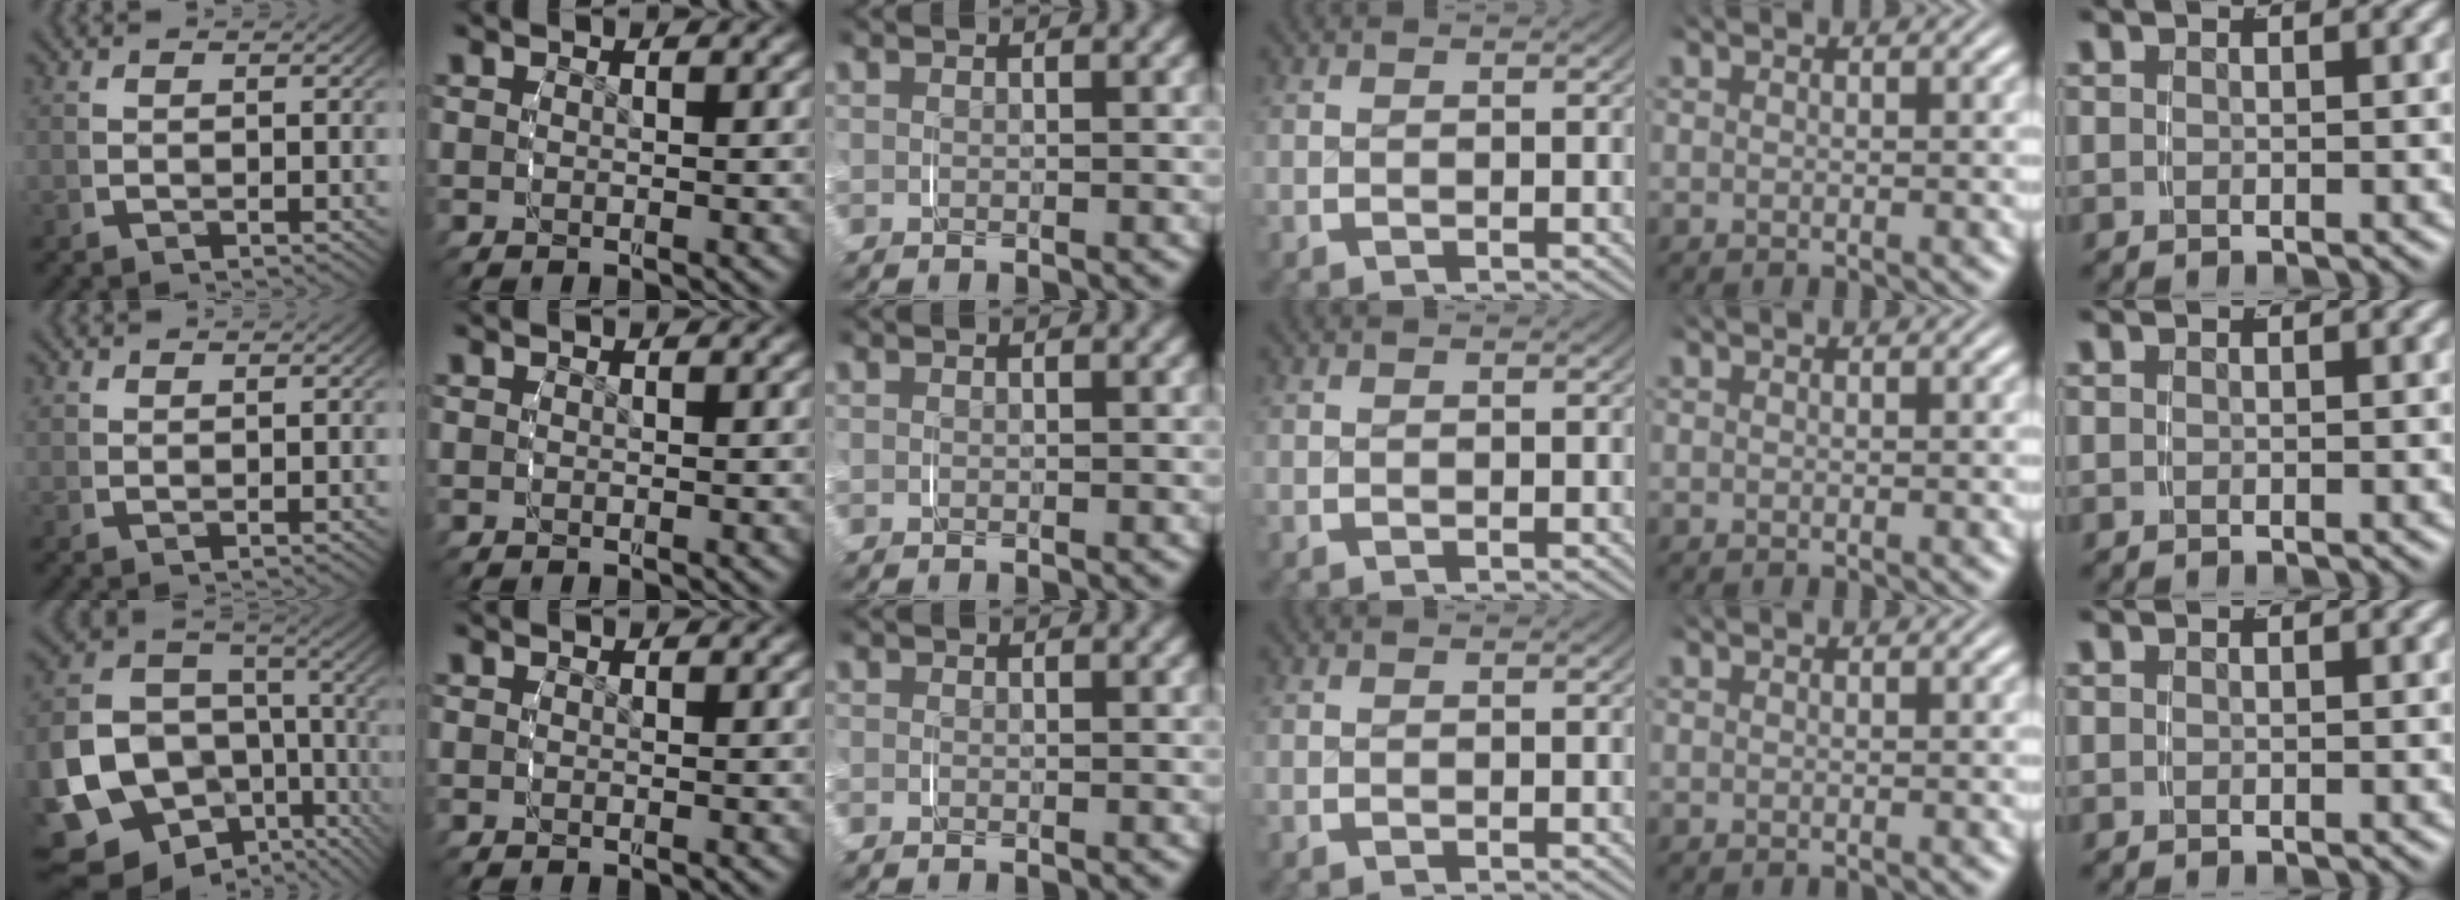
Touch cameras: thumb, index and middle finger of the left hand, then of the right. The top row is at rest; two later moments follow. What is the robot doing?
{"motion": "grasp_and_lifting", "object": "napkin"}